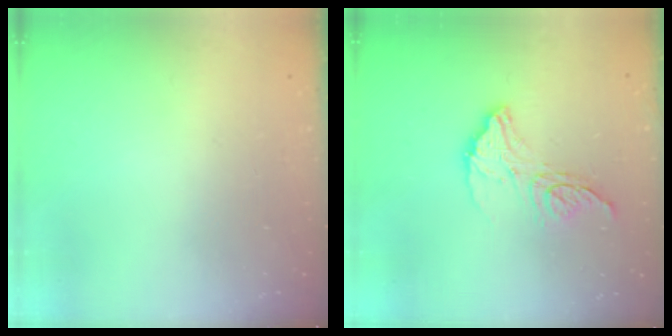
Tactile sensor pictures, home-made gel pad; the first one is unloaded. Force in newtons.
{"total": 12.3, "press": 12.2, "slide": 1.2}